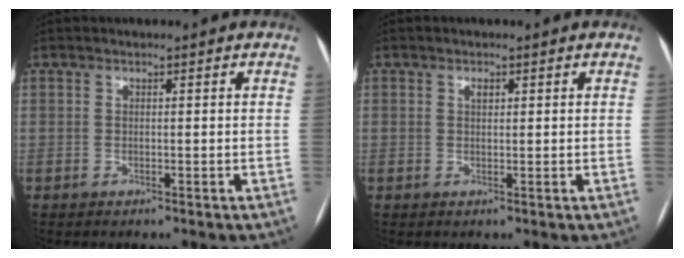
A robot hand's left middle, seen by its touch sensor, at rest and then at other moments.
{"total": 1.0, "force": [0.5, 0.5, 0.7], "torque": [-0.014, 0.001, 0.009]}